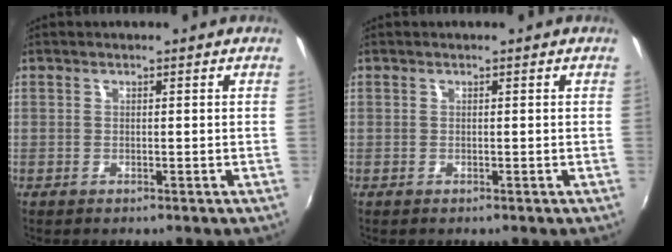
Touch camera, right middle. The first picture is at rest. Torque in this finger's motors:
{"motor_torque": [0.03, -0.03, 0.00, 0.01]}